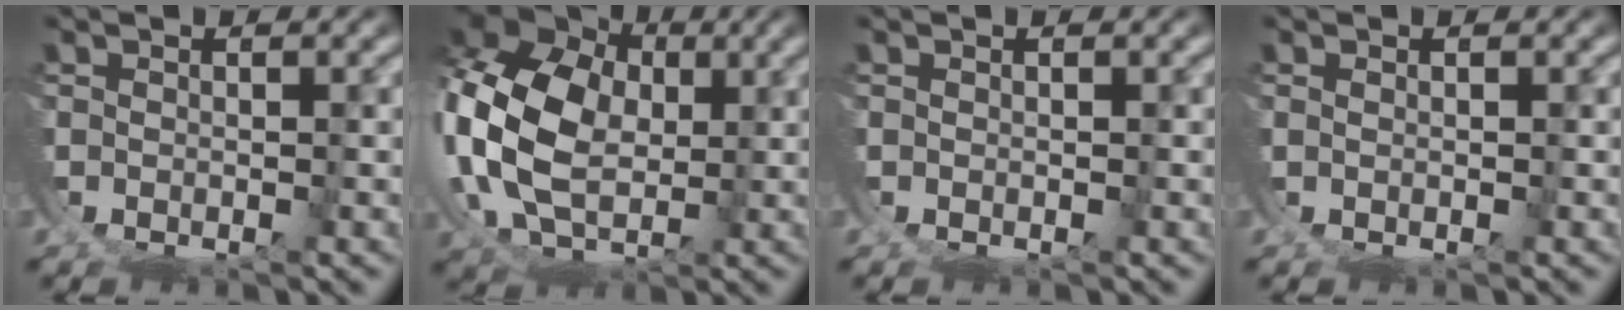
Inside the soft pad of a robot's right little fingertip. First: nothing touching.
{"total": 12.2, "force": [1.7, 8.7, 8.5], "torque": [-0.202, -0.020, 0.041]}
{"total": 0.0}
{"total": 0.0}